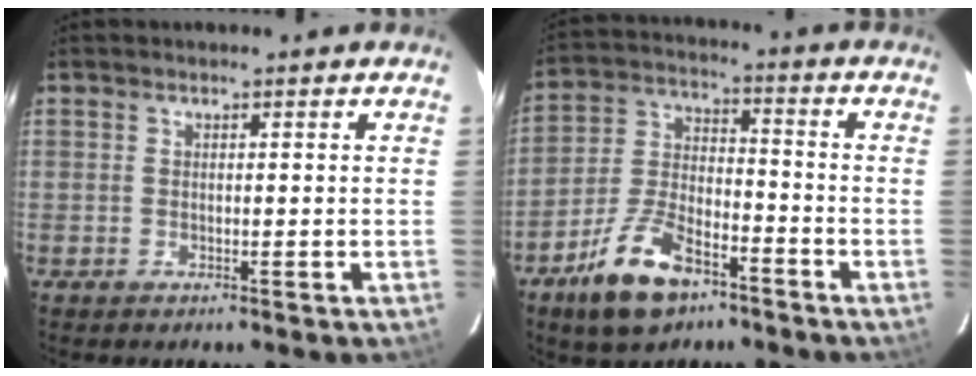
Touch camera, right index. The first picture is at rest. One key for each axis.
{"total": 13.3, "fx": -8.4, "fy": 6.2, "fz": 8.1, "tx": -0.178, "ty": 0.003, "tz": -0.151}